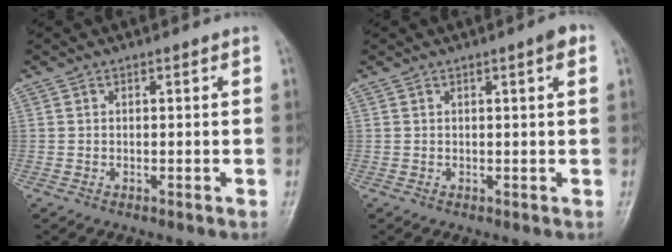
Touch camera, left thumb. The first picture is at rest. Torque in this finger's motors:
{"motor_torque": [-0.02, 0.00, 0.18, -0.16, 0.03]}